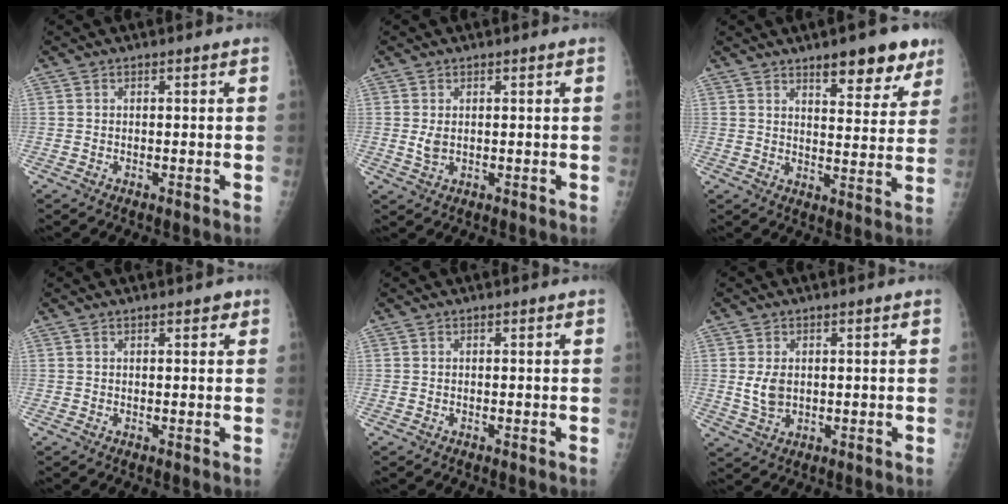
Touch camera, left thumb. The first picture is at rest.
{"total": 2.0, "force": [0.2, 1.3, 1.5], "torque": [-0.030, -0.005, 0.008]}
{"total": 10.8, "force": [7.4, 3.7, 6.9], "torque": [-0.050, -0.040, 0.102]}
{"total": 1.8, "force": [1.0, 0.8, 1.2], "torque": [-0.010, -0.001, 0.010]}
{"total": 0.0}
{"total": 4.2, "force": [0.4, 2.9, 3.0], "torque": [-0.051, -0.008, 0.015]}